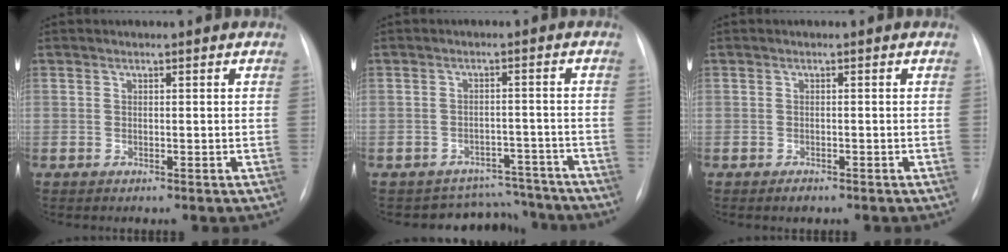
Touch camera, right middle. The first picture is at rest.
{"total": 6.8, "force": [-6.1, 2.5, -1.5], "torque": [0.031, 0.037, -0.076]}
{"total": 0.9, "force": [-0.7, 0.4, 0.4], "torque": [-0.003, 0.000, -0.004]}